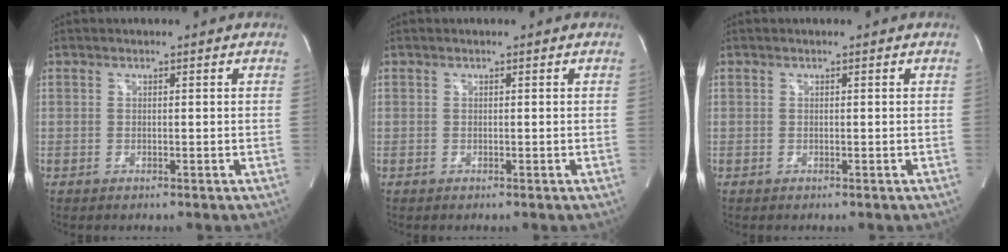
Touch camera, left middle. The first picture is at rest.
{"total": 0.0}
{"total": 0.0}